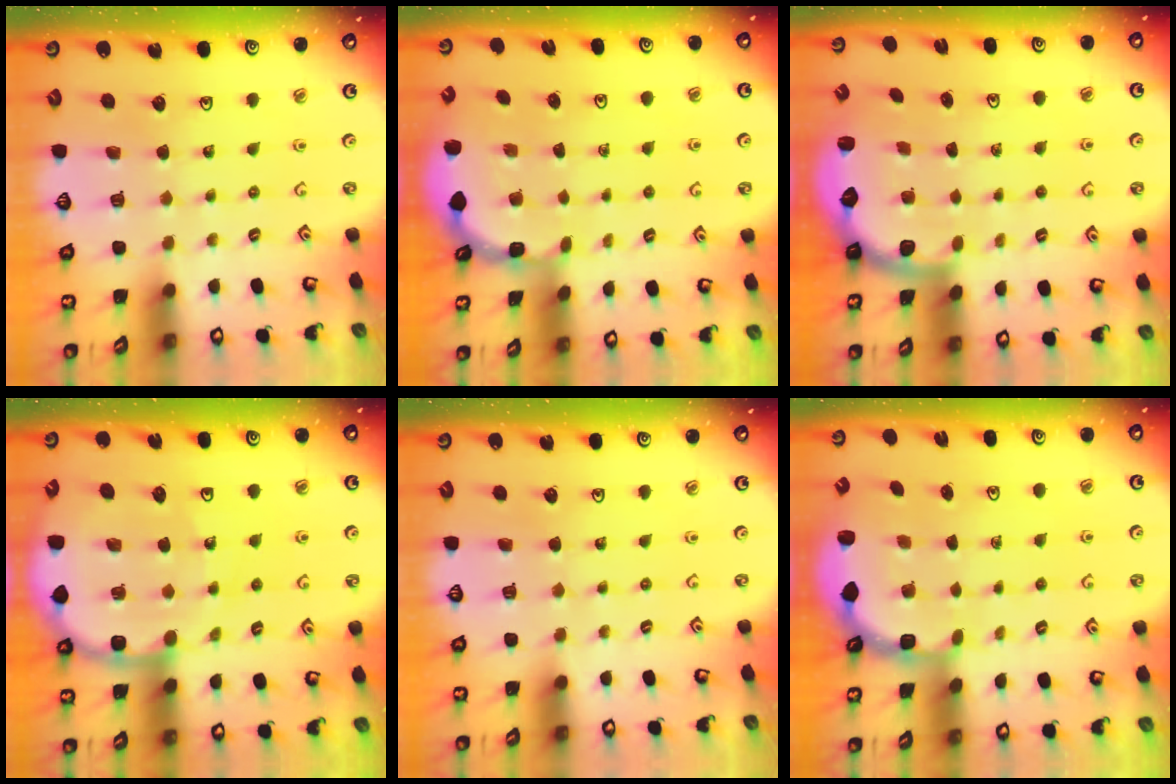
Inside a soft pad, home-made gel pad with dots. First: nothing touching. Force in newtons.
{"total": 1.7, "press": 1.7, "slide": 0.2}
{"total": 2.6, "press": 2.2, "slide": 1.3}
{"total": 10.7, "press": 10.7, "slide": 1.3}
{"total": 0.0}
{"total": 2.8, "press": 2.4, "slide": 1.4}